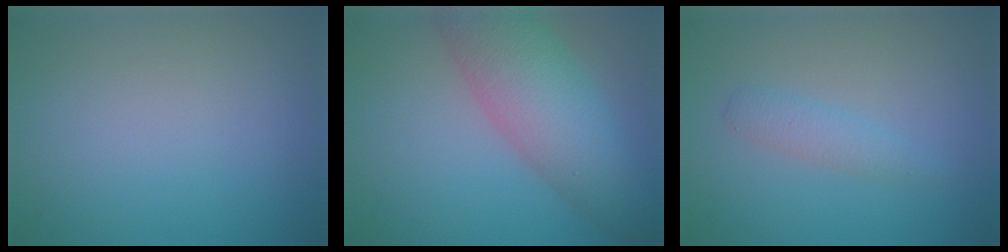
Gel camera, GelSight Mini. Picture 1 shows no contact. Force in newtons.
{"total": 8.1, "press": 8.1, "slide": 0.0}
{"total": 1.7, "press": 1.7, "slide": 0.0}